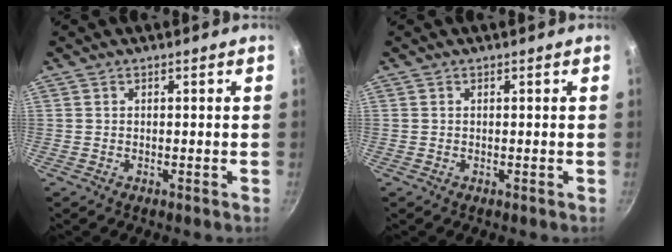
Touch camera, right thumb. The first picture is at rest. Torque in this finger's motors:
{"motor_torque": [0.15, 0.03, -0.20, 0.59, 0.03]}